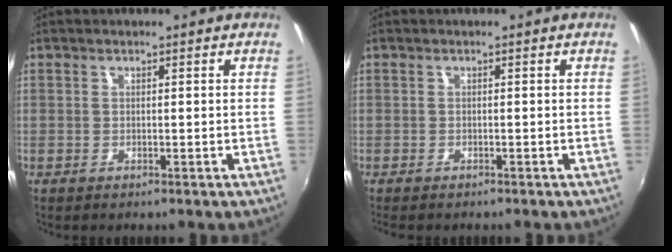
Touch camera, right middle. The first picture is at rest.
{"total": 1.6, "force": [-1.4, 0.2, 0.7], "torque": [-0.016, -0.010, -0.020]}